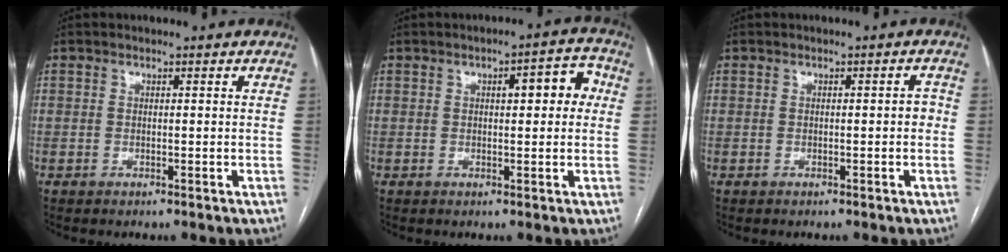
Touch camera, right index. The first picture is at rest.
{"total": 6.0, "force": [1.4, 1.9, 5.5], "torque": [-0.069, 0.023, 0.015]}
{"total": 1.8, "force": [-0.1, 0.6, 1.6], "torque": [-0.019, 0.010, 0.000]}